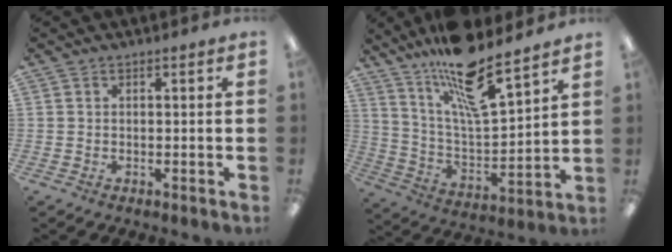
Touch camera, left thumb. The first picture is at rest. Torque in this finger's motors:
{"motor_torque": [0.50, 0.42, 1.39, -1.38, 0.25]}